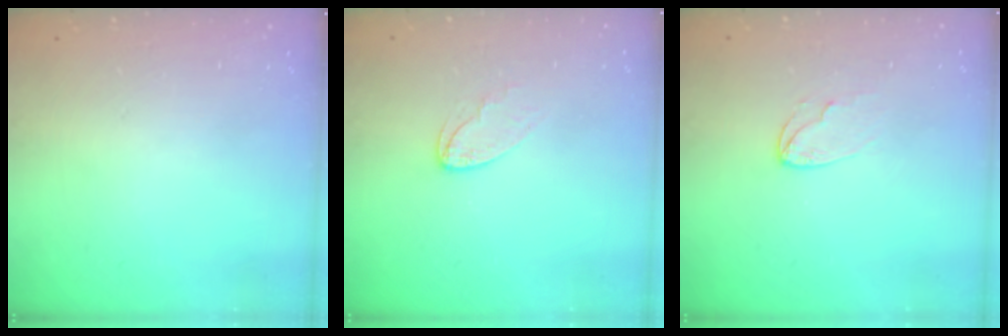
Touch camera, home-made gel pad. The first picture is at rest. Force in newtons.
{"total": 3.3, "press": 3.3, "slide": 0.2}
{"total": 6.0, "press": 6.0, "slide": 0.4}